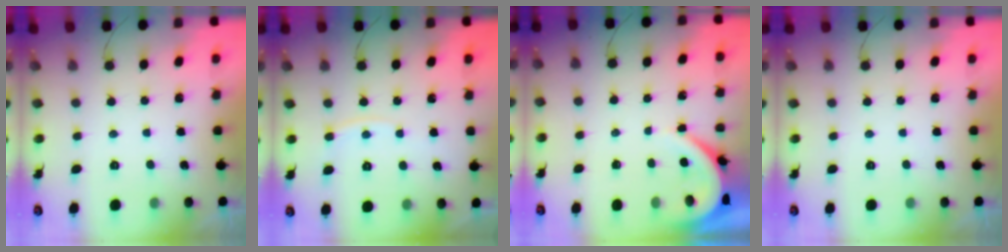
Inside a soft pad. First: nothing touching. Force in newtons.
{"total": 3.4, "press": 3.3, "slide": 0.4}
{"total": 3.5, "press": 3.5, "slide": 0.5}
{"total": 0.0}